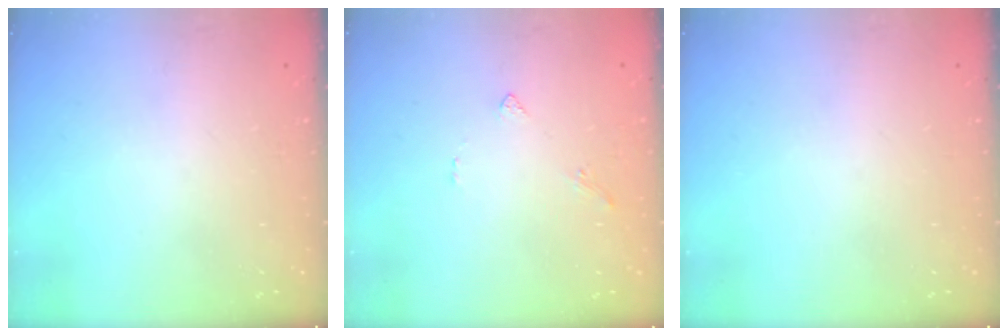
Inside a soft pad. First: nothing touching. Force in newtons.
{"total": 1.6, "press": 1.5, "slide": 0.5}
{"total": 0.0}